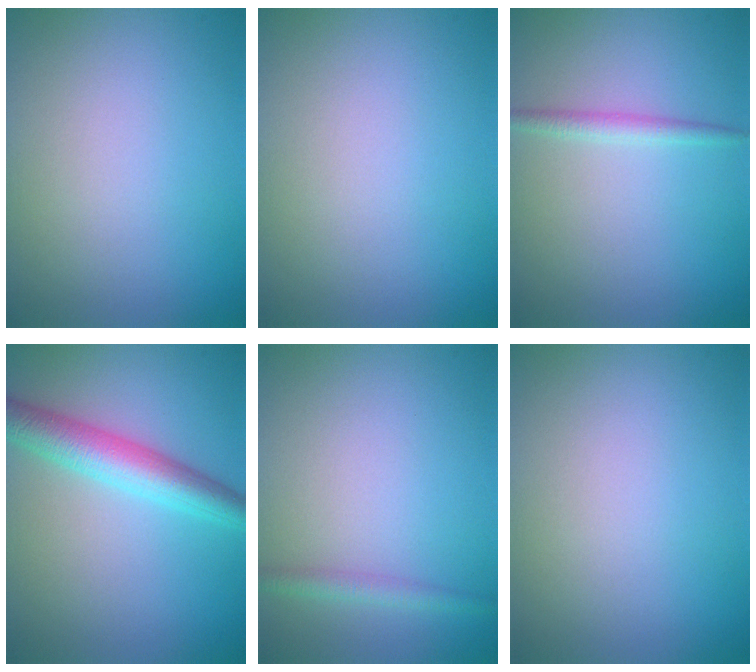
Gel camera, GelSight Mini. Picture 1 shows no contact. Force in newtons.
{"total": 0.0}
{"total": 1.4, "press": 1.4, "slide": 0.1}
{"total": 4.7, "press": 4.7, "slide": 0.1}
{"total": 1.6, "press": 1.6, "slide": 0.0}
{"total": 0.0}